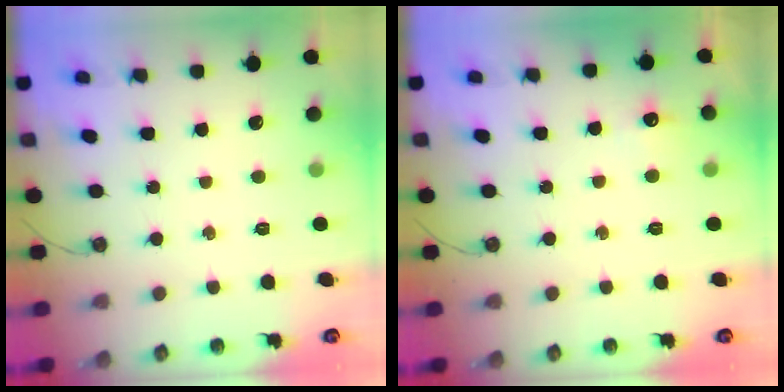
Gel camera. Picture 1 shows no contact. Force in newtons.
{"total": 5.6, "press": 5.6, "slide": 0.8}